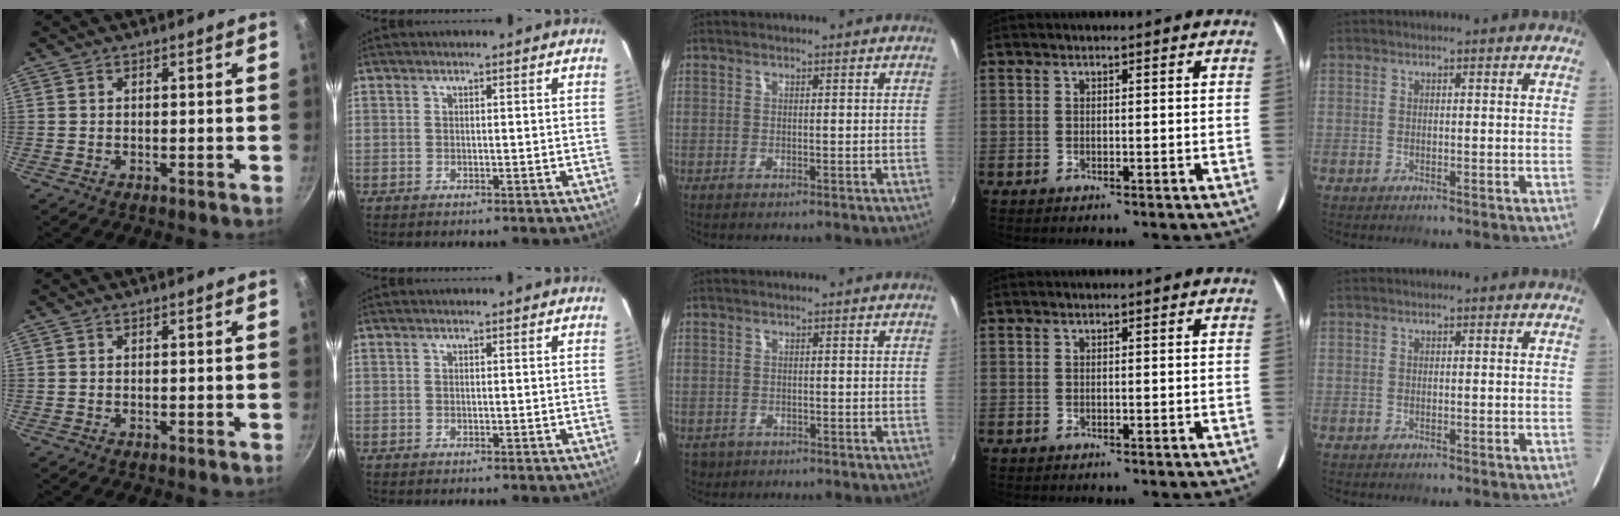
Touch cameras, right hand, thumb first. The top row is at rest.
{"middle": {"total": 3.1, "force": [-1.2, 2.6, 1.2], "torque": [-0.030, -0.007, -0.014]}}